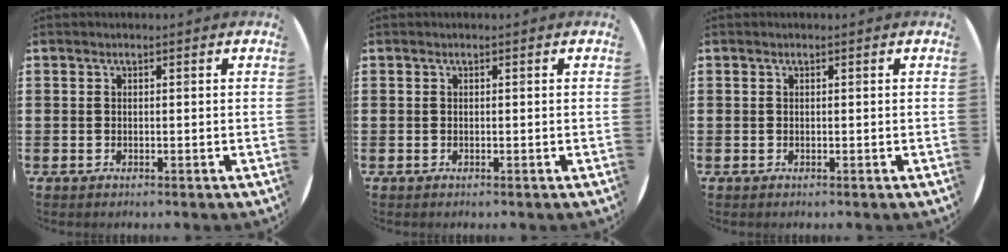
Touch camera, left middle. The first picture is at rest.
{"total": 0.0}
{"total": 0.0}